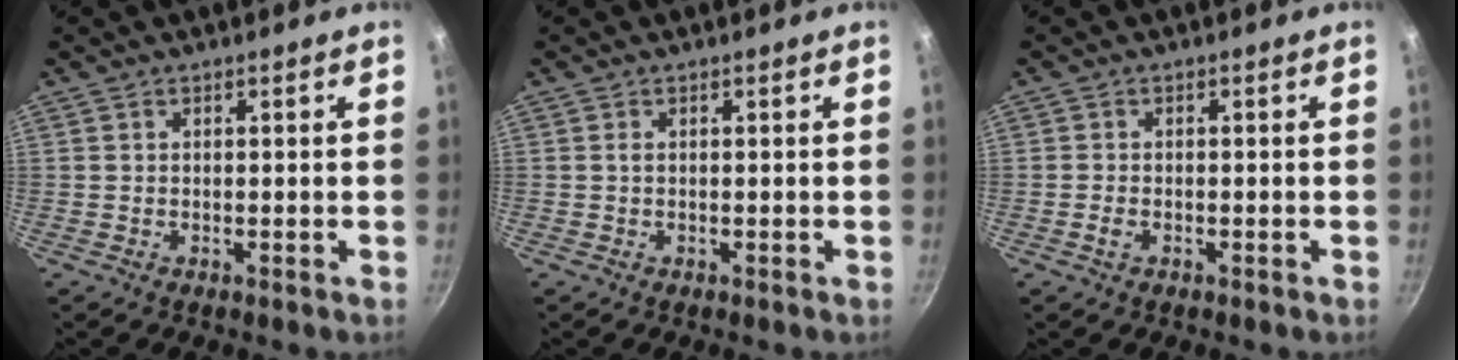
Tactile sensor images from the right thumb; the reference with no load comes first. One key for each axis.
{"total": 0.6, "fx": 0.0, "fy": 0.4, "fz": 0.5, "tx": -0.010, "ty": 0.002, "tz": 0.000}
{"total": 1.3, "fx": -0.5, "fy": 1.0, "fz": 0.7, "tx": -0.018, "ty": 0.005, "tz": -0.011}